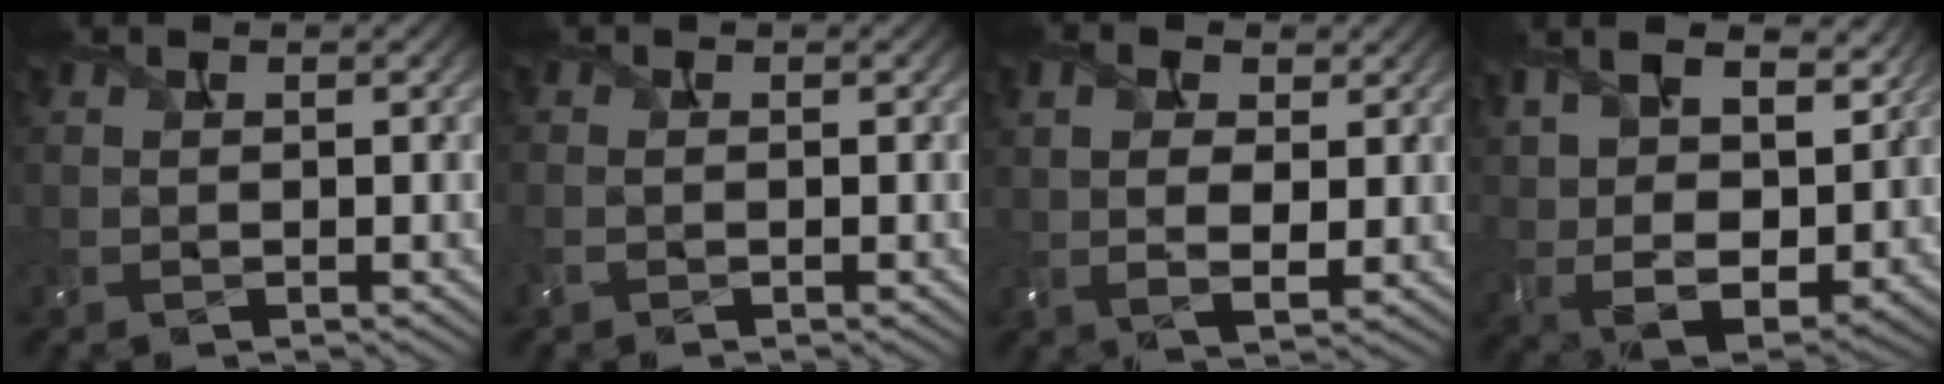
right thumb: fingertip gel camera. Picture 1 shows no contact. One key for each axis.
{"total": 1.0, "fx": -0.5, "fy": 0.5, "fz": 0.8, "tx": -0.023, "ty": 0.001, "tz": -0.014}
{"total": 5.3, "fx": 1.6, "fy": 2.9, "fz": 4.1, "tx": -0.085, "ty": 0.005, "tz": 0.023}
{"total": 14.7, "fx": 7.2, "fy": 7.8, "fz": 10.2, "tx": -0.226, "ty": 0.010, "tz": 0.130}